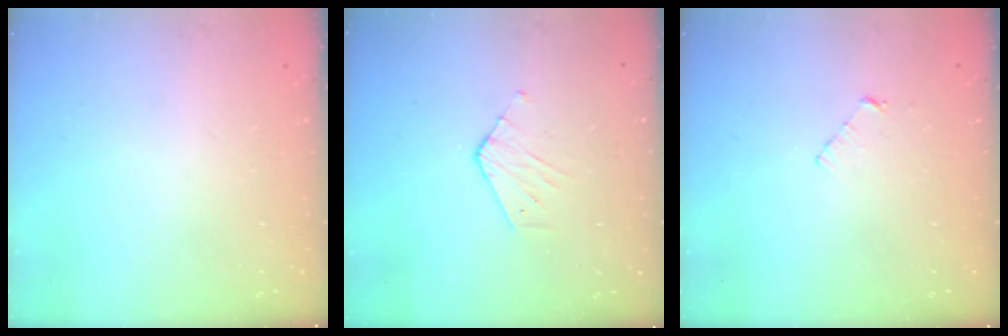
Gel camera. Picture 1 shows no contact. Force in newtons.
{"total": 3.2, "press": 3.1, "slide": 0.2}
{"total": 3.5, "press": 3.5, "slide": 0.3}